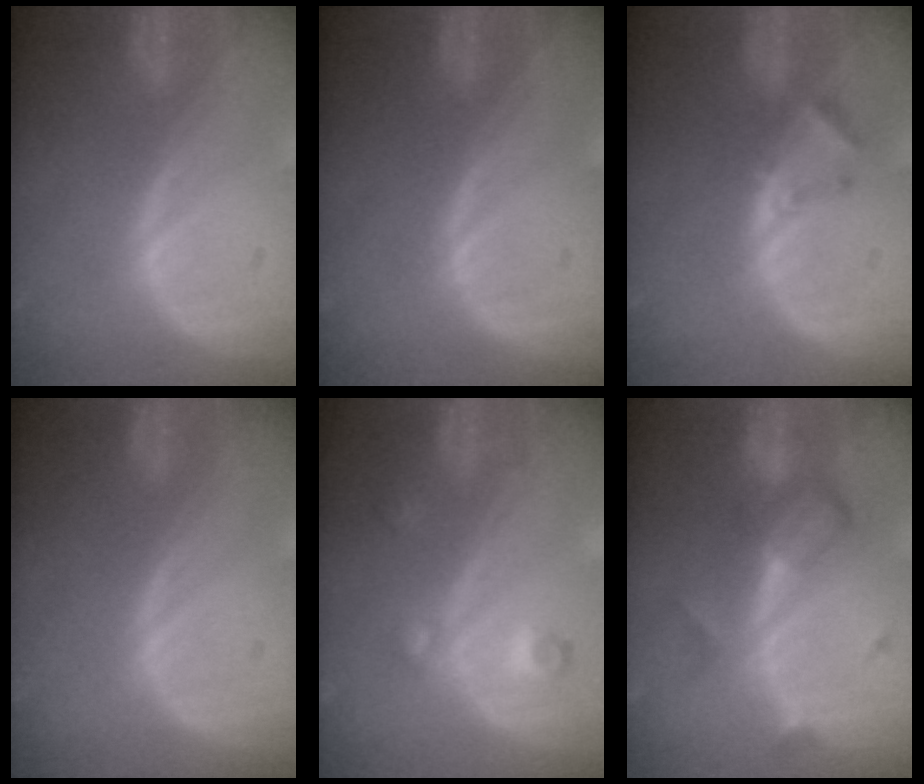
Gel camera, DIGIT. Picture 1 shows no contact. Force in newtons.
{"total": 0.0}
{"total": 2.9, "press": 2.6, "slide": 1.1}
{"total": 0.0}
{"total": 3.5, "press": 3.3, "slide": 1.2}
{"total": 5.8, "press": 5.2, "slide": 2.5}